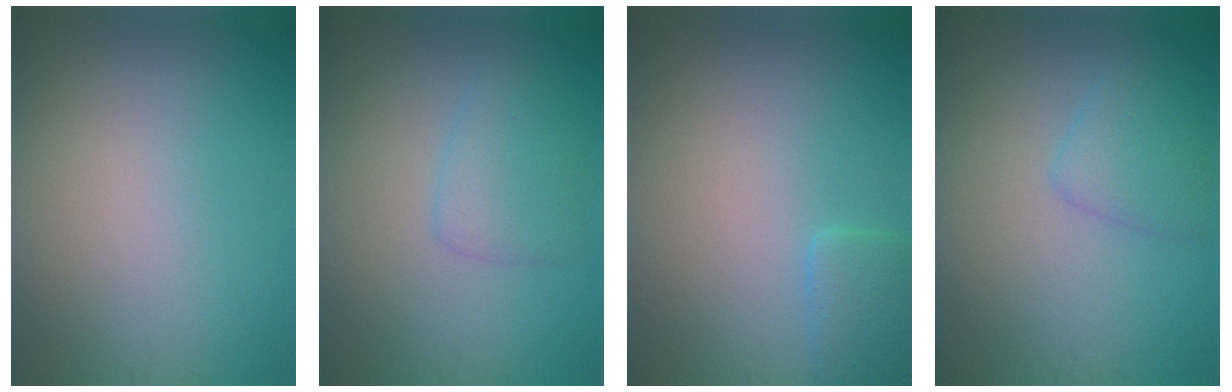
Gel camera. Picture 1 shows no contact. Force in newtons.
{"total": 2.5, "press": 2.5, "slide": 0.2}
{"total": 2.3, "press": 2.3, "slide": 0.2}
{"total": 2.5, "press": 2.4, "slide": 0.2}